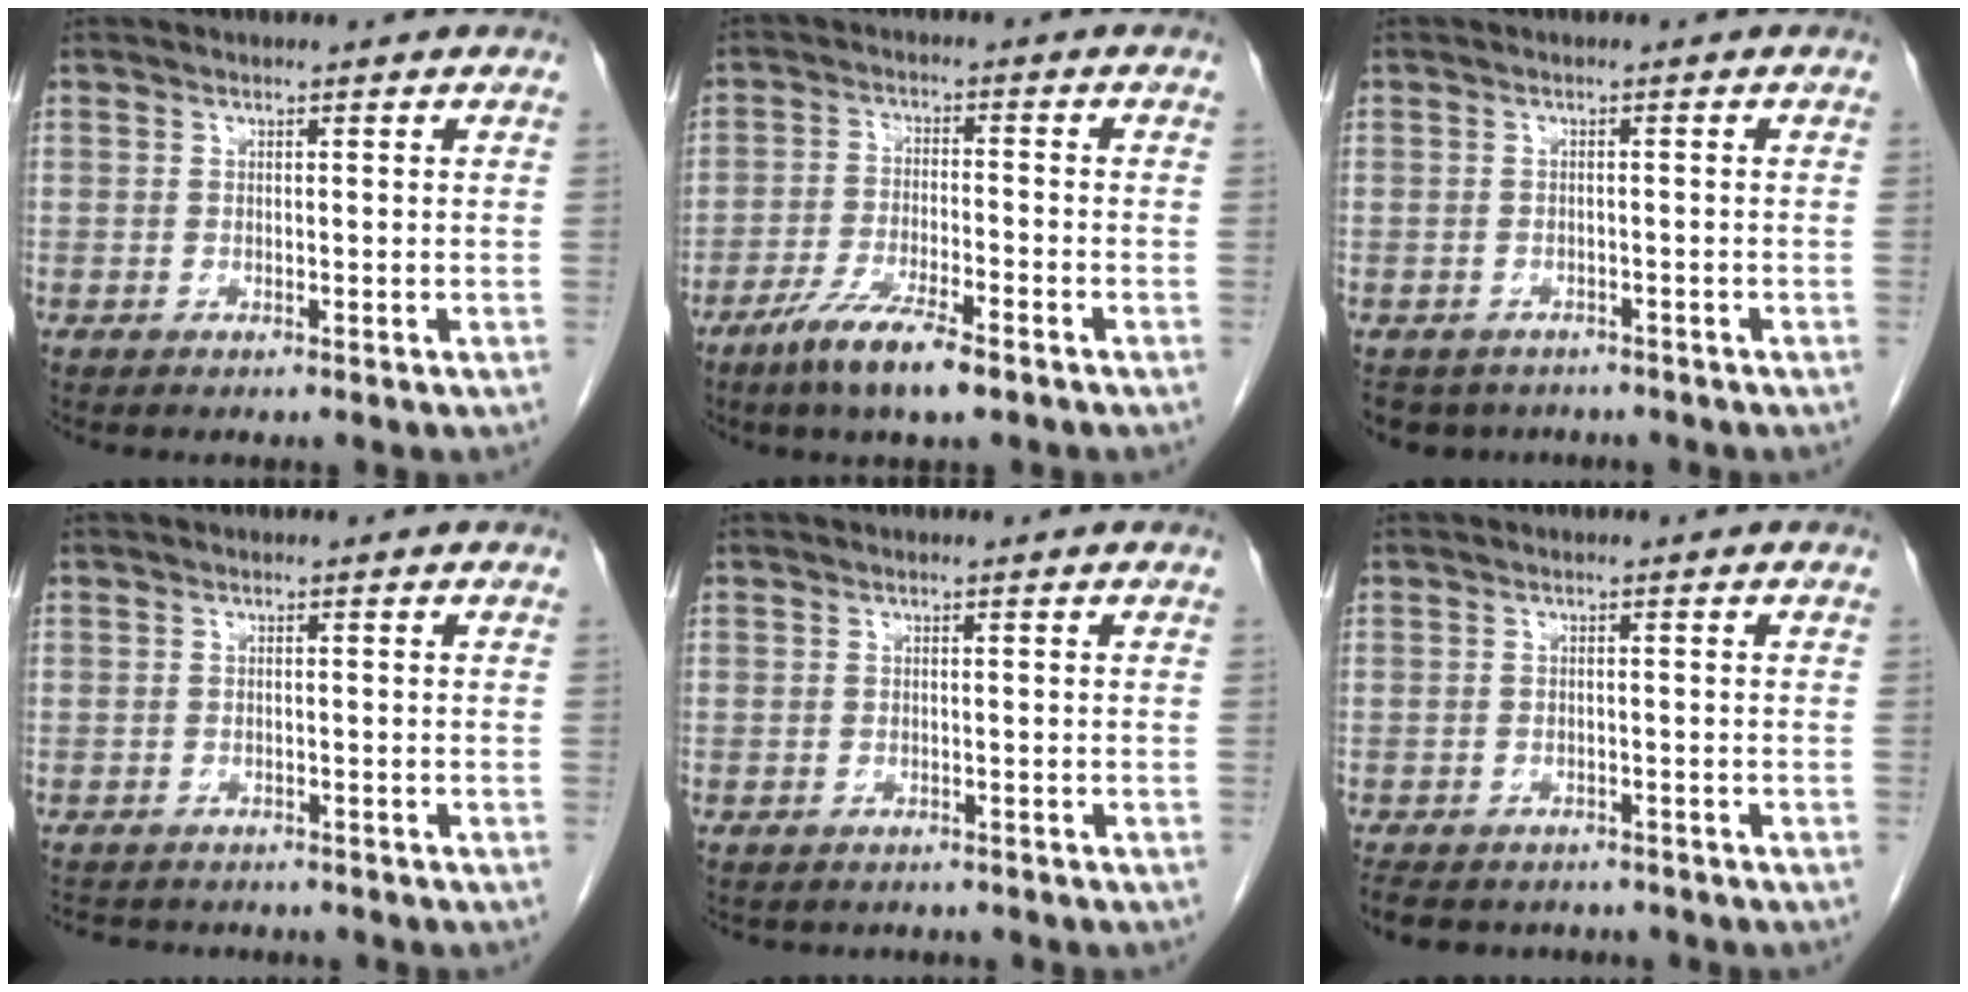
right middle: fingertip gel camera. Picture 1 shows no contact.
{"total": 7.9, "force": [-5.4, 1.0, 5.8], "torque": [-0.113, -0.014, -0.096]}
{"total": 5.7, "force": [-4.8, 3.1, 0.6], "torque": [-0.002, -0.001, -0.063]}
{"total": 5.5, "force": [-4.9, 2.4, 0.8], "torque": [-0.010, 0.000, -0.067]}
{"total": 2.6, "force": [-2.2, 1.3, 0.0], "torque": [-0.006, 0.001, -0.033]}
{"total": 9.3, "force": [-7.9, 4.0, 2.6], "torque": [-0.053, -0.002, -0.102]}